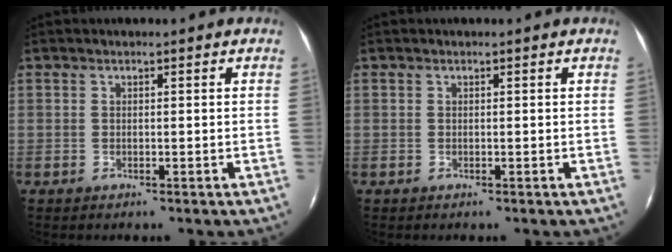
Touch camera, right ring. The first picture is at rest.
{"total": 0.0}